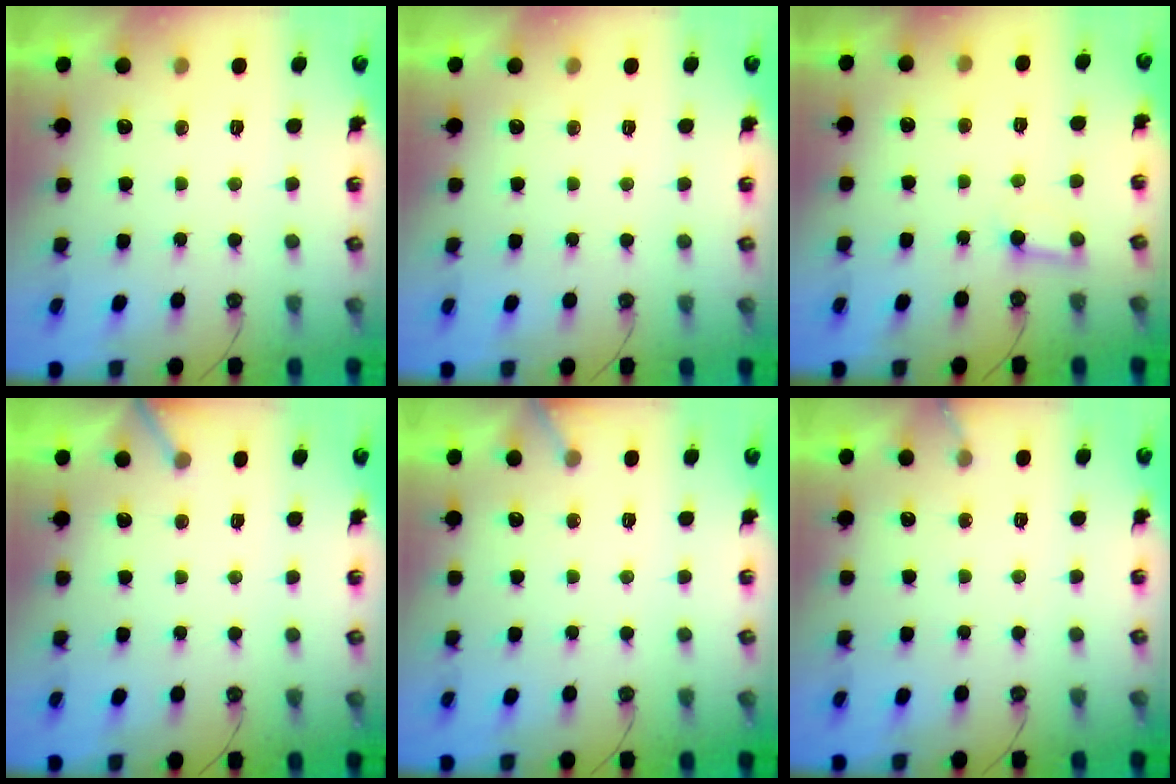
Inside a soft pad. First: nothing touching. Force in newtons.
{"total": 0.0}
{"total": 4.0, "press": 3.9, "slide": 0.4}
{"total": 3.4, "press": 3.3, "slide": 0.3}
{"total": 2.7, "press": 2.7, "slide": 0.2}
{"total": 4.3, "press": 4.3, "slide": 0.2}